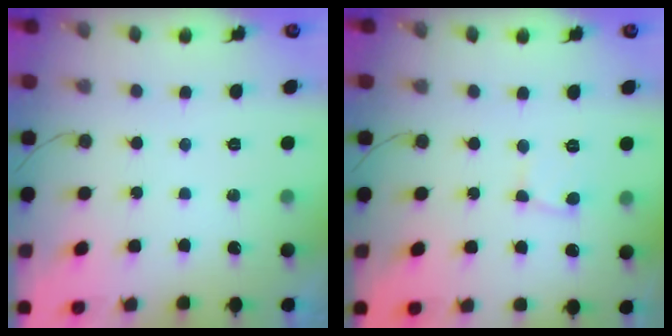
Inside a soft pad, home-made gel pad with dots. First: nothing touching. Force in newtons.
{"total": 2.4, "press": 2.4, "slide": 0.1}